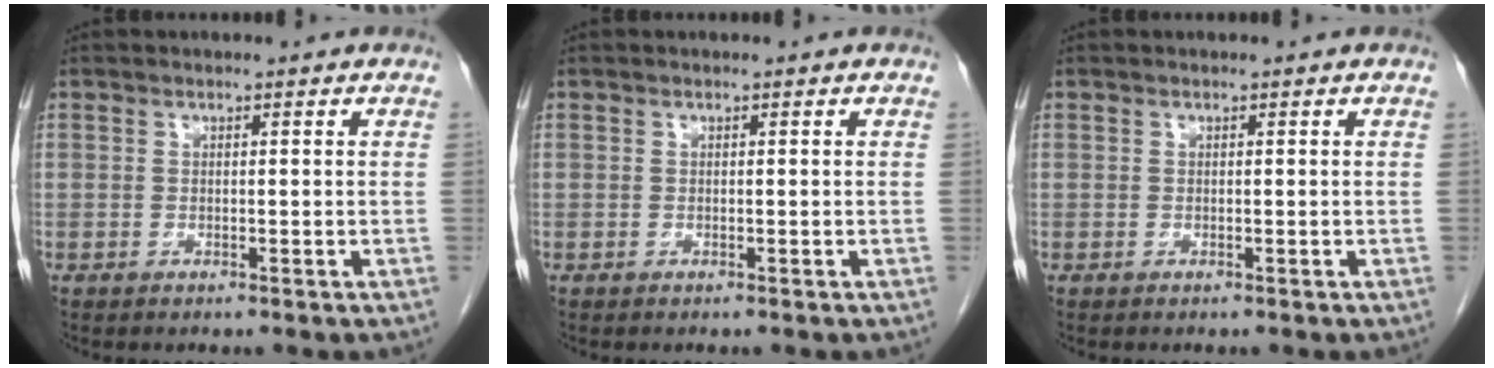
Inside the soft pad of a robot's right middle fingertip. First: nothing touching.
{"total": 0.0}
{"total": 0.0}